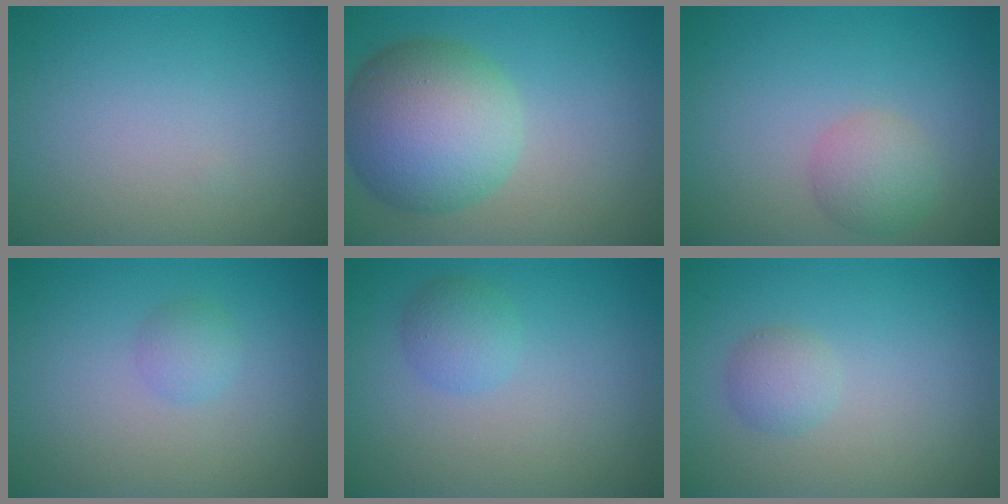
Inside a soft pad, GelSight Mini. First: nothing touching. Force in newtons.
{"total": 9.6, "press": 9.6, "slide": 0.5}
{"total": 2.7, "press": 2.7, "slide": 0.2}
{"total": 1.3, "press": 1.3, "slide": 0.1}
{"total": 2.0, "press": 2.0, "slide": 0.1}
{"total": 1.7, "press": 1.7, "slide": 0.1}